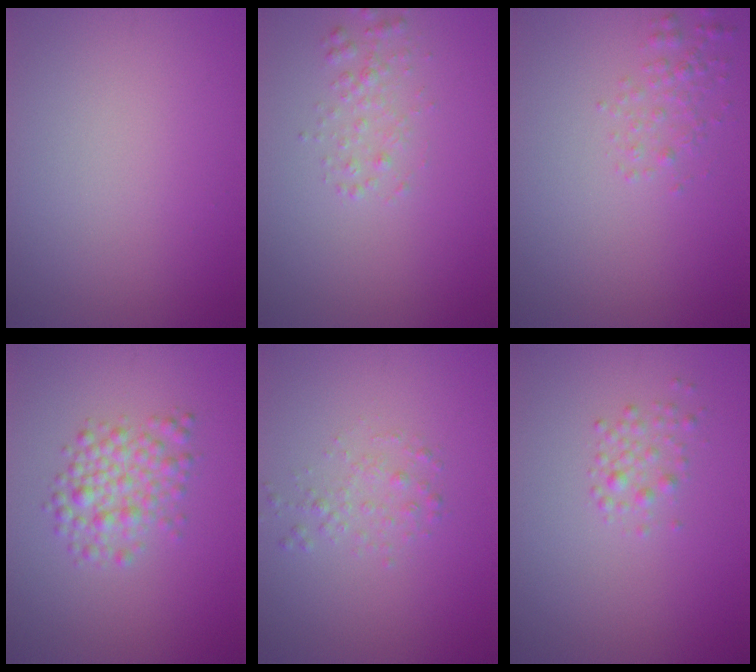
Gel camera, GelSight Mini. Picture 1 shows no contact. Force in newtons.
{"total": 1.6, "press": 1.6, "slide": 0.0}
{"total": 1.5, "press": 1.5, "slide": 0.0}
{"total": 3.2, "press": 3.2, "slide": 0.1}
{"total": 1.4, "press": 1.4, "slide": 0.1}
{"total": 1.4, "press": 1.4, "slide": 0.0}